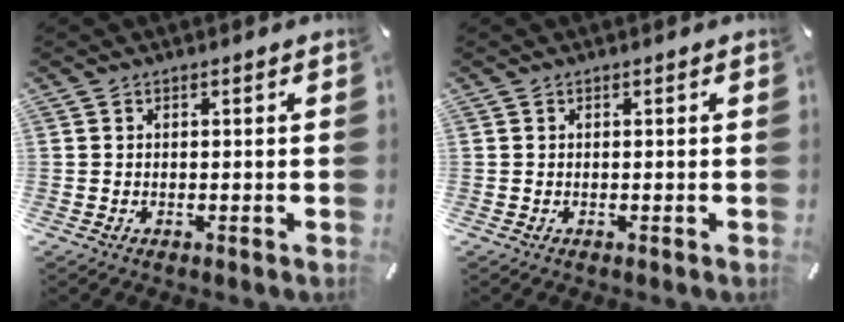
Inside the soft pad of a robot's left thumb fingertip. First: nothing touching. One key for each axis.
{"total": 0.0}